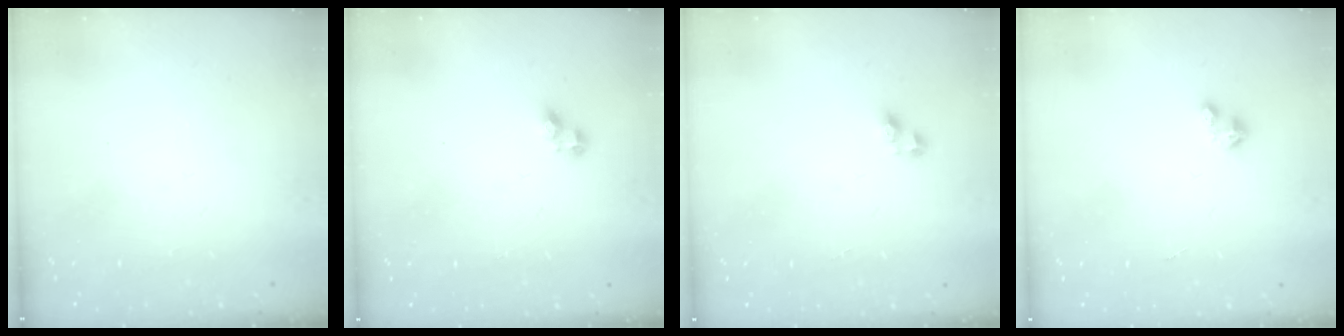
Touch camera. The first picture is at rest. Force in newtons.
{"total": 2.8, "press": 2.8, "slide": 0.3}
{"total": 3.8, "press": 3.7, "slide": 0.5}
{"total": 2.1, "press": 2.0, "slide": 0.5}